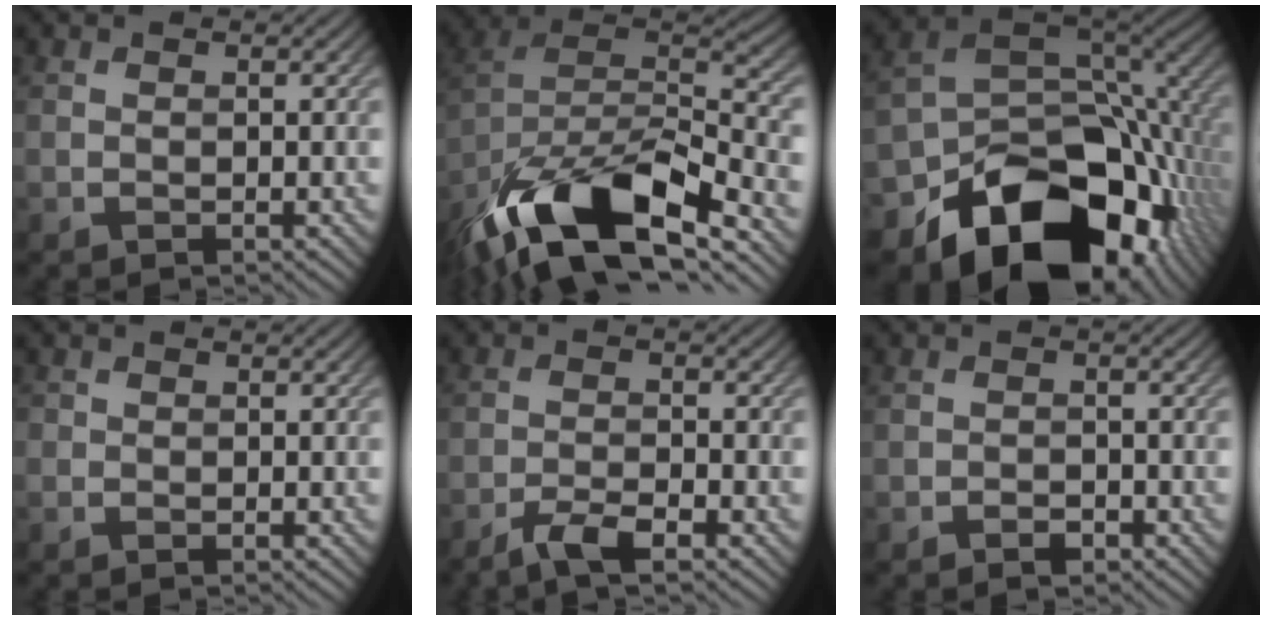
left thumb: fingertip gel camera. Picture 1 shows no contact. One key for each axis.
{"total": 18.0, "fx": -11.1, "fy": 7.1, "fz": 12.2, "tx": -0.252, "ty": -0.021, "tz": -0.192}
{"total": 17.4, "fx": -8.4, "fy": 11.4, "fz": 10.1, "tx": -0.175, "ty": -0.048, "tz": -0.114}
{"total": 0.7, "fx": -0.1, "fy": 0.7, "fz": 0.0, "tx": 0.004, "ty": -0.001, "tz": -0.005}
{"total": 4.0, "fx": -2.9, "fy": 0.7, "fz": 2.6, "tx": -0.055, "ty": 0.002, "tz": -0.059}
{"total": 1.1, "fx": -0.8, "fy": 0.7, "fz": 0.3, "tx": 0.002, "ty": 0.002, "tz": -0.013}